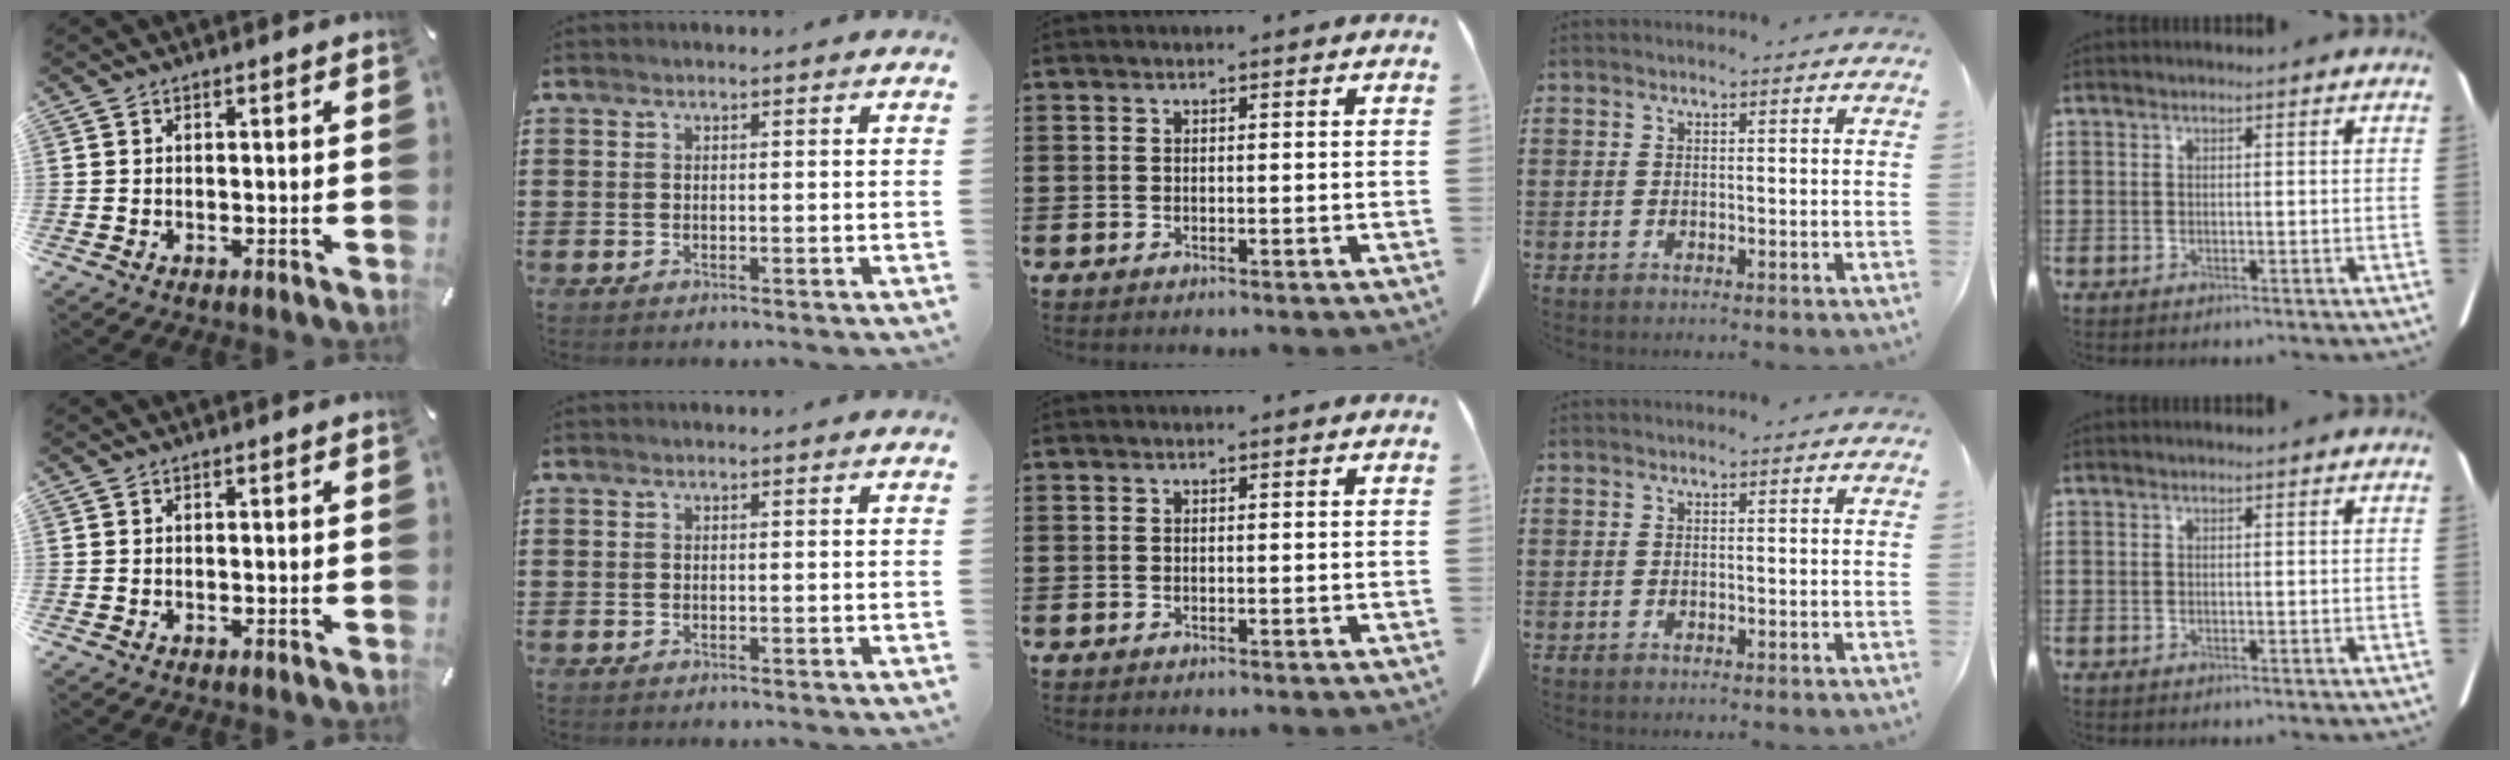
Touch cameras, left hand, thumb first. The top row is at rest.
{}